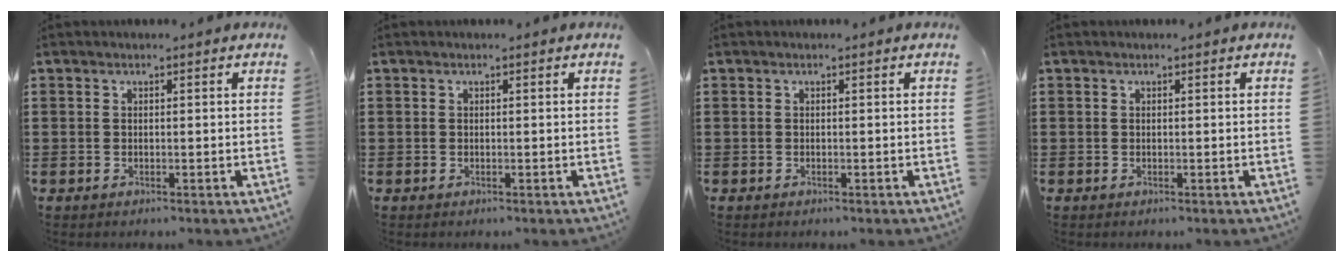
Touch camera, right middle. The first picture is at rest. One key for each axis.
{"total": 0.0}
{"total": 0.0}
{"total": 0.0}